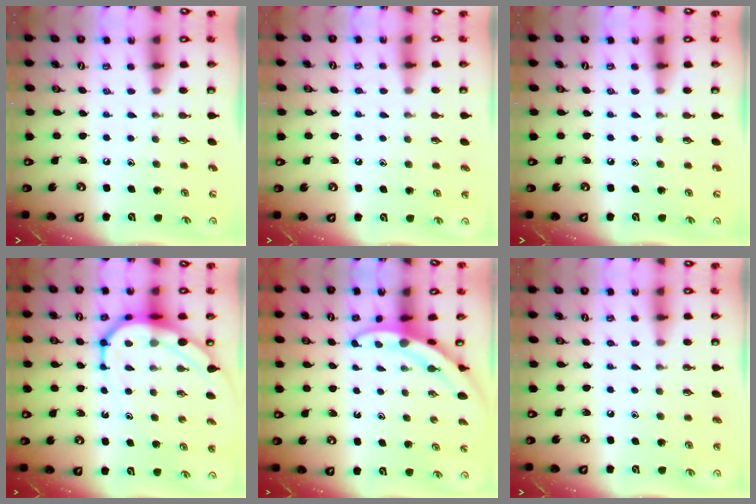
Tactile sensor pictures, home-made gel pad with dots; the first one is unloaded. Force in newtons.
{"total": 3.4, "press": 3.4, "slide": 0.4}
{"total": 0.0}
{"total": 10.7, "press": 10.7, "slide": 1.1}
{"total": 3.7, "press": 3.7, "slide": 0.4}
{"total": 0.9, "press": 0.9, "slide": 0.0}